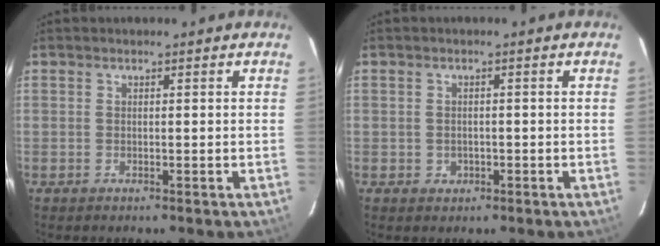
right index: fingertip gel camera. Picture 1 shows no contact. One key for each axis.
{"total": 2.0, "fx": -0.7, "fy": 1.8, "fz": 0.3, "tx": -0.004, "ty": 0.003, "tz": -0.006}